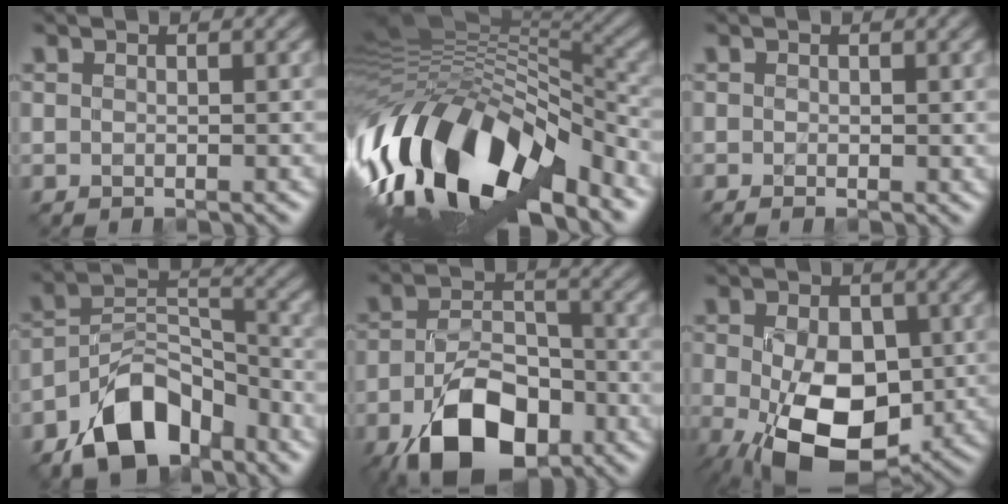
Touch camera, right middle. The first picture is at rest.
{"total": 14.8, "force": [-6.6, 6.6, 11.4], "torque": [-0.215, 0.017, -0.120]}
{"total": 0.5, "force": [-0.1, 0.1, 0.5], "torque": [-0.010, -0.008, 0.000]}
{"total": 9.0, "force": [-6.3, 4.8, 4.4], "torque": [-0.070, 0.002, -0.121]}
{"total": 10.2, "force": [-5.8, 5.4, 6.3], "torque": [-0.130, -0.014, -0.094]}
{"total": 11.3, "force": [-2.8, 6.8, 8.5], "torque": [-0.161, -0.030, -0.043]}